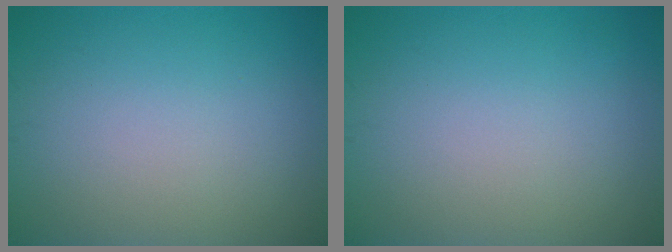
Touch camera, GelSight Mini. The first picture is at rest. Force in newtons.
{"total": 0.0}